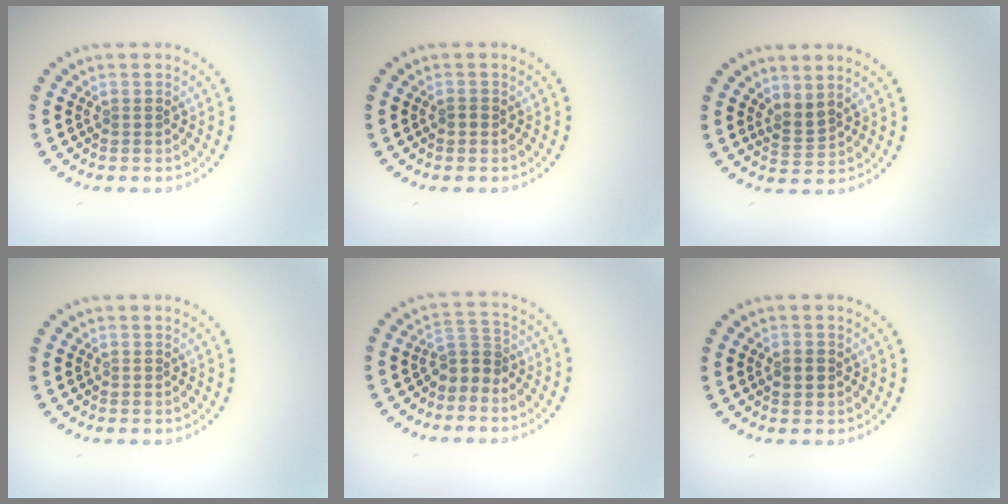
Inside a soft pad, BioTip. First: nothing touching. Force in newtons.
{"total": 0.8, "press": 0.7, "slide": 0.2}
{"total": 1.8, "press": 1.3, "slide": 1.3}
{"total": 0.0}
{"total": 2.1, "press": 1.7, "slide": 1.3}
{"total": 1.8, "press": 1.8, "slide": 0.1}